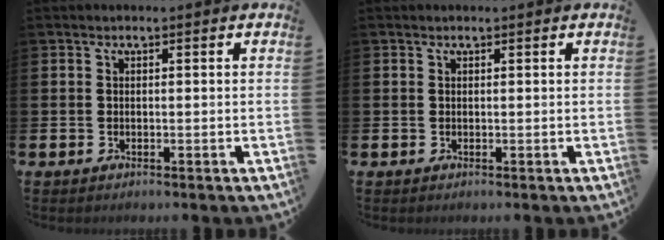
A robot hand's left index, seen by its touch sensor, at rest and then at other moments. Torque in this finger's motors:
{"motor_torque": [0.05, 0.11, -0.33, 0.01]}